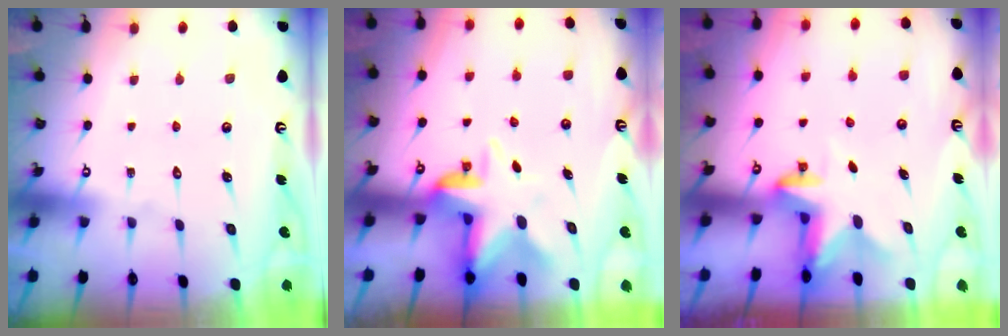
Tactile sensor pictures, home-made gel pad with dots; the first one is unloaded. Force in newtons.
{"total": 5.6, "press": 5.4, "slide": 1.7}
{"total": 2.8, "press": 2.8, "slide": 0.6}